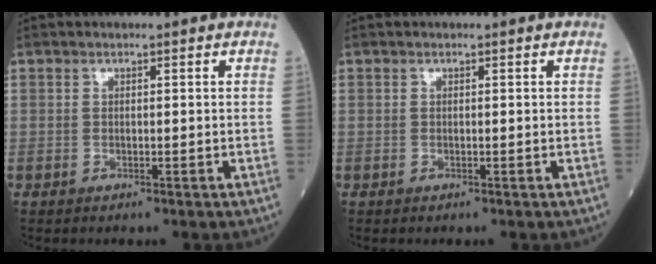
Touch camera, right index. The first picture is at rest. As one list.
[{"total": 0.0}]